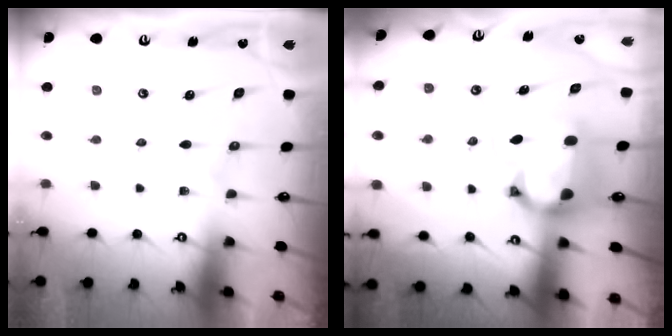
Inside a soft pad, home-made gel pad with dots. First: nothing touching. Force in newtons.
{"total": 1.6, "press": 0.9, "slide": 1.4}